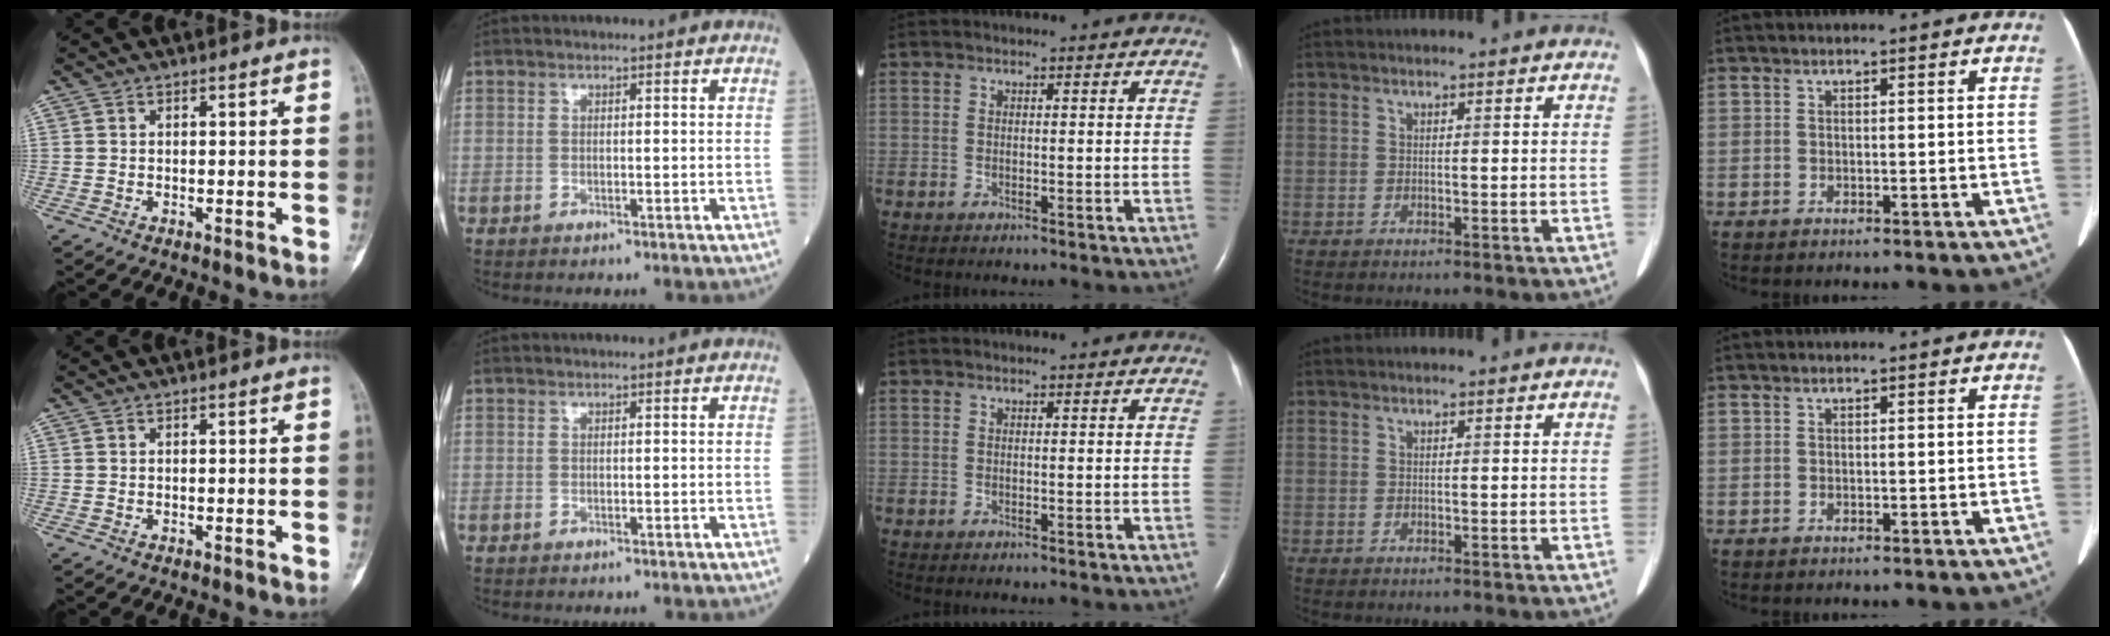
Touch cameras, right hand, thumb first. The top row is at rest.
{}